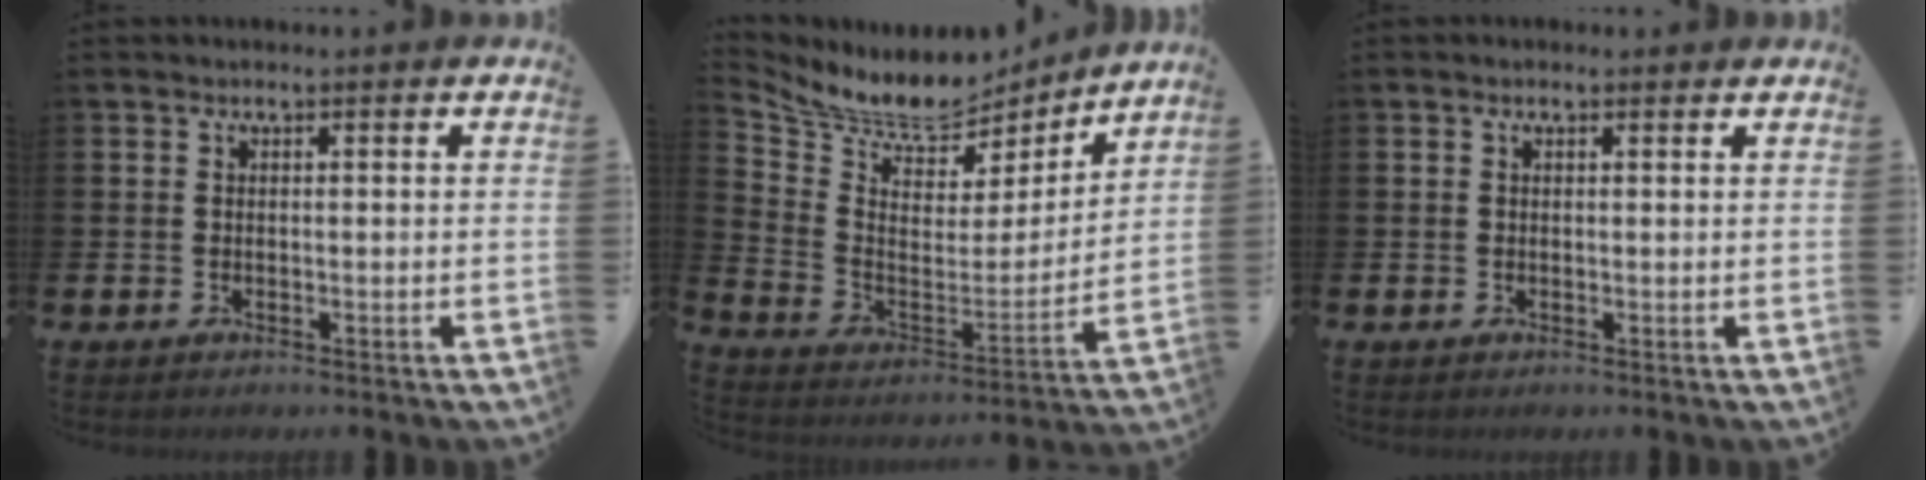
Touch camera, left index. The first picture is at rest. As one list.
[{"total": 8.7, "force": [8.3, 2.2, 1.3], "torque": [-0.072, -0.065, 0.142]}, {"total": 0.6, "force": [0.5, 0.2, 0.3], "torque": [0.003, -0.001, 0.006]}]